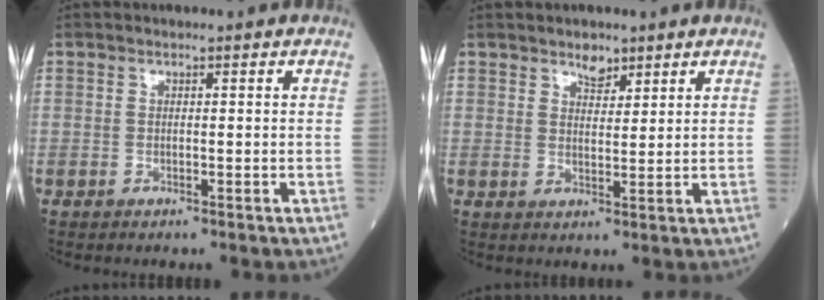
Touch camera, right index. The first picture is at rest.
{"total": 2.7, "force": [2.1, 1.3, 1.1], "torque": [-0.019, -0.003, 0.035]}